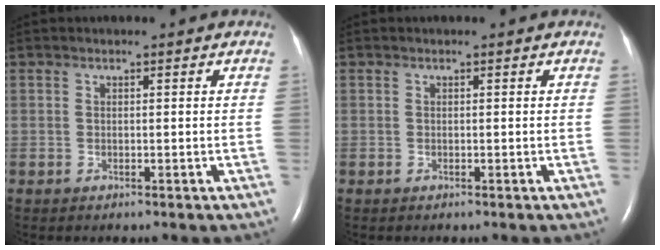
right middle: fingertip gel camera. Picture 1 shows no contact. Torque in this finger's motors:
{"motor_torque": [0.44, -0.51, -0.92, -0.20]}